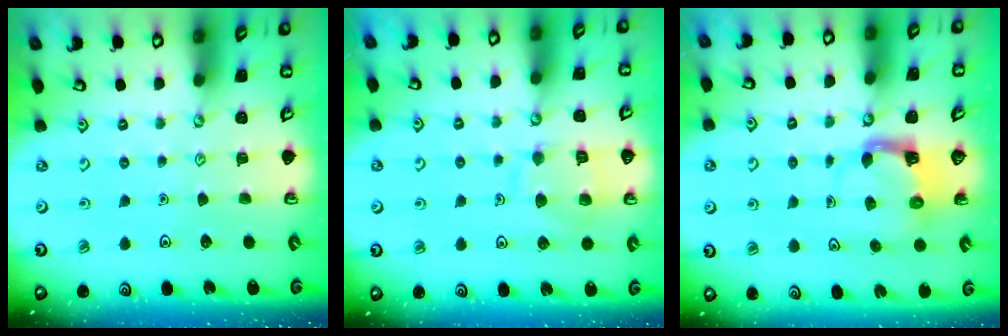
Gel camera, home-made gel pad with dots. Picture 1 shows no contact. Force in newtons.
{"total": 10.7, "press": 10.6, "slide": 1.1}
{"total": 3.9, "press": 3.9, "slide": 0.7}